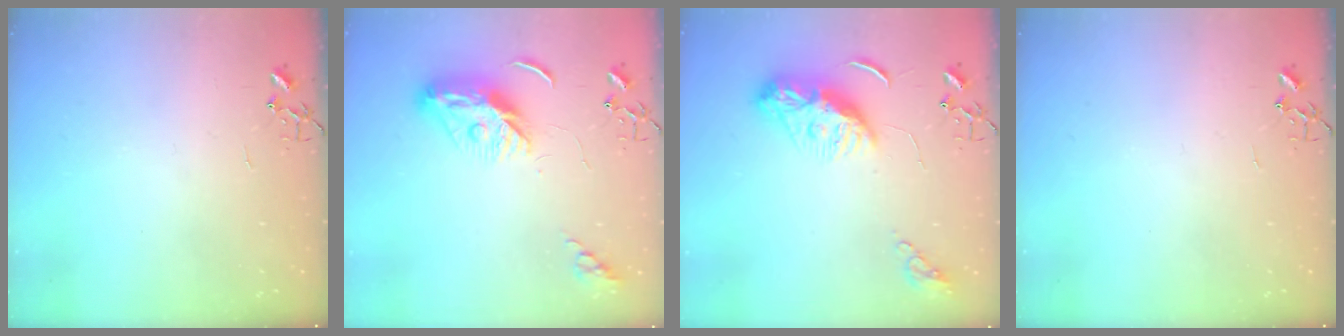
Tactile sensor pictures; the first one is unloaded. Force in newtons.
{"total": 9.5, "press": 9.5, "slide": 0.5}
{"total": 9.9, "press": 9.8, "slide": 1.1}
{"total": 0.0}